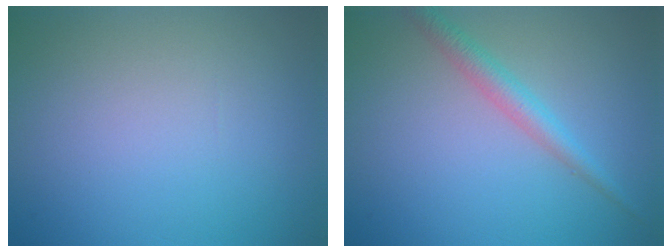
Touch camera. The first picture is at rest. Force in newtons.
{"total": 2.4, "press": 2.4, "slide": 0.1}